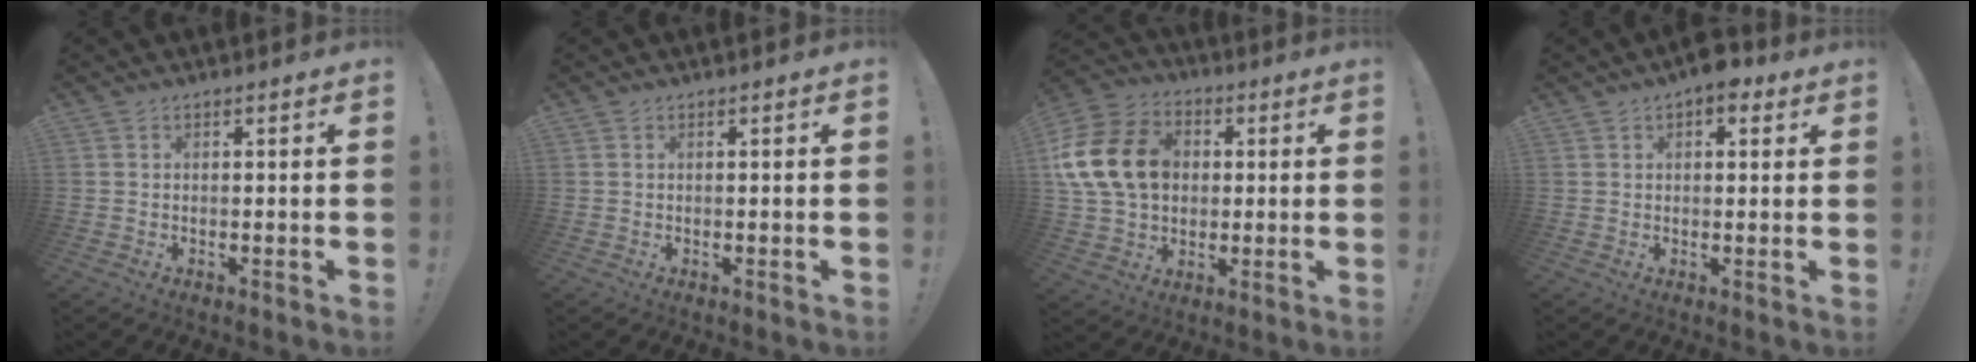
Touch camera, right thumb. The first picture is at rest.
{"total": 0.0}
{"total": 20.0, "force": [2.7, 15.4, 12.5], "torque": [-0.227, 0.013, 0.059]}
{"total": 4.8, "force": [2.9, 2.3, 3.0], "torque": [-0.034, -0.011, 0.045]}